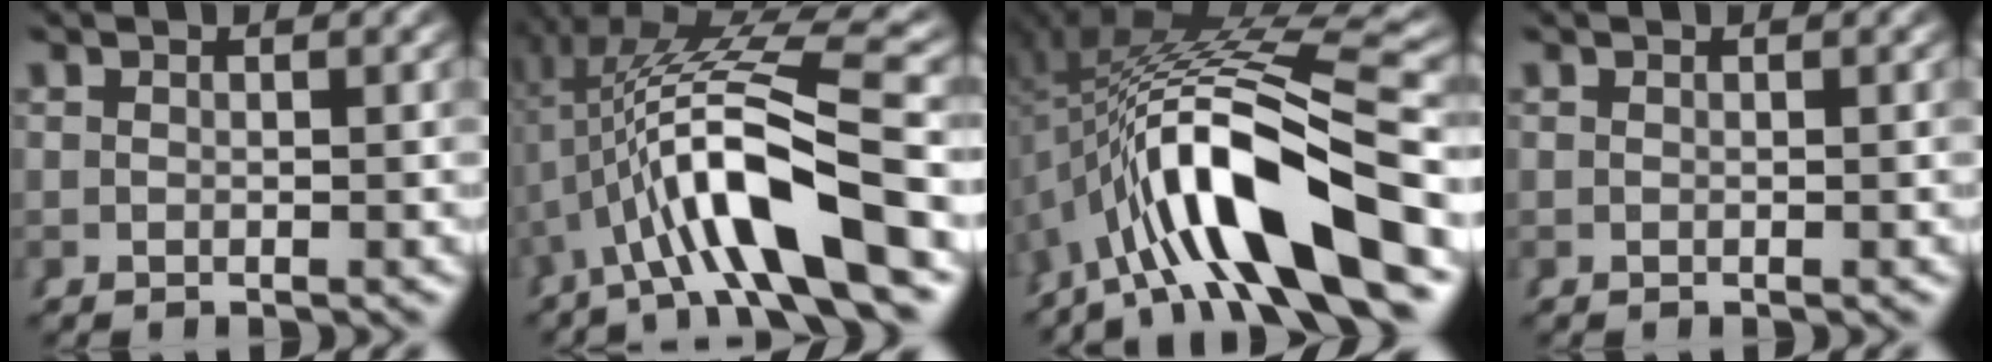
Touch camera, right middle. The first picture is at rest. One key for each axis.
{"total": 10.3, "fx": 1.4, "fy": 3.5, "fz": 9.6, "tx": -0.171, "ty": 0.009, "tz": 0.026}
{"total": 15.0, "fx": -0.6, "fy": 7.1, "fz": 13.2, "tx": -0.237, "ty": 0.002, "tz": 0.001}
{"total": 0.0}